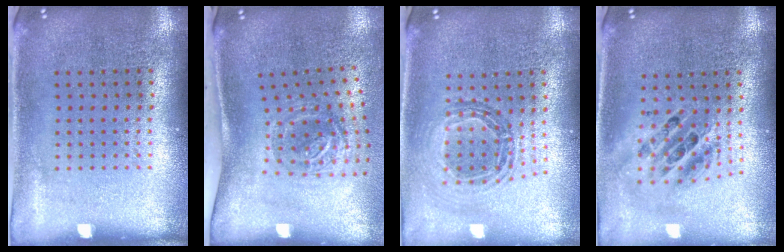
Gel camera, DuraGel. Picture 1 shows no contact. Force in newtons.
{"total": 1.9, "press": 1.2, "slide": 1.6}
{"total": 0.9, "press": 0.9, "slide": 0.0}
{"total": 2.0, "press": 1.5, "slide": 1.3}